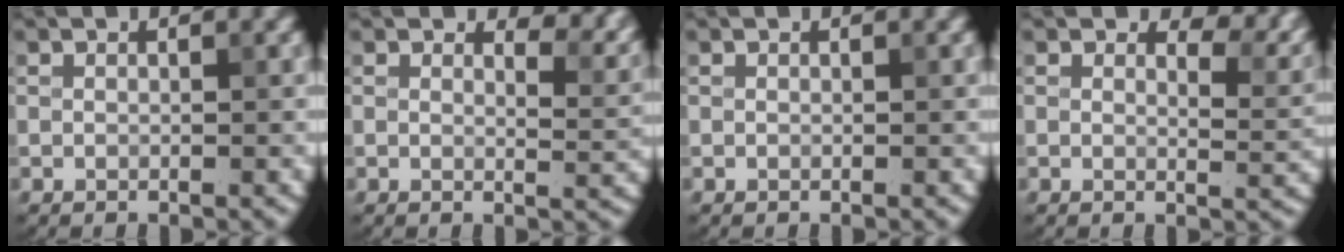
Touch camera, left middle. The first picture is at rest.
{"total": 3.6, "force": [2.5, 1.5, 2.1], "torque": [-0.030, -0.004, 0.028]}
{"total": 0.0}
{"total": 4.3, "force": [2.6, 2.1, 2.7], "torque": [-0.038, -0.005, 0.030]}